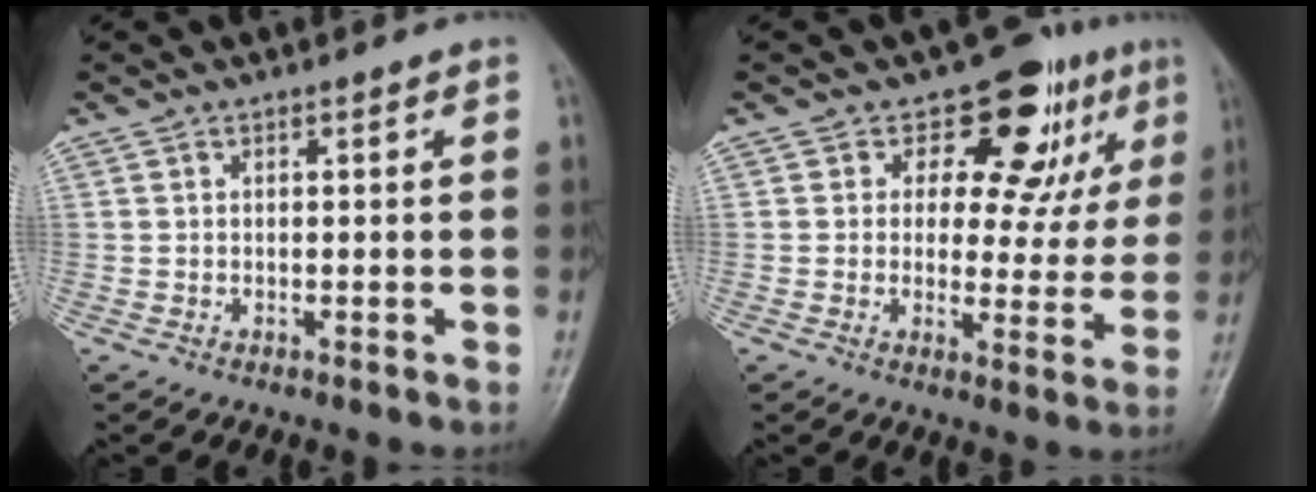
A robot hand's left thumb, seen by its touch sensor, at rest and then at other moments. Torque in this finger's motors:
{"motor_torque": [0.13, 0.22, -0.49, -0.27, 0.08]}